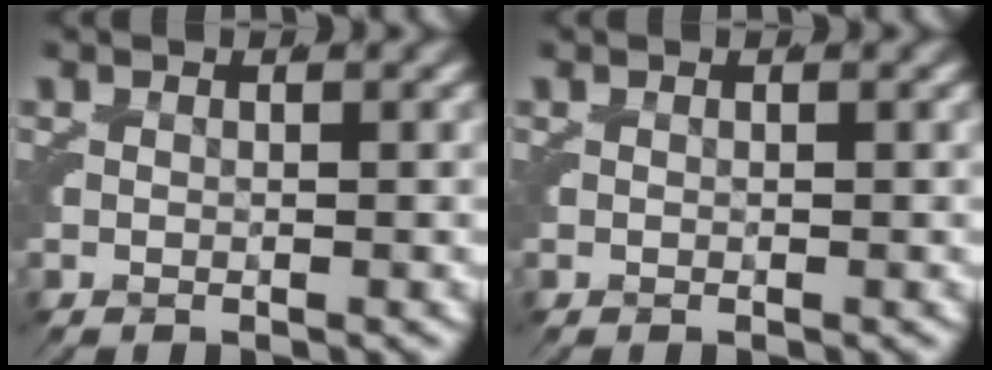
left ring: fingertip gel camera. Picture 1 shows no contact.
{"total": 0.0}